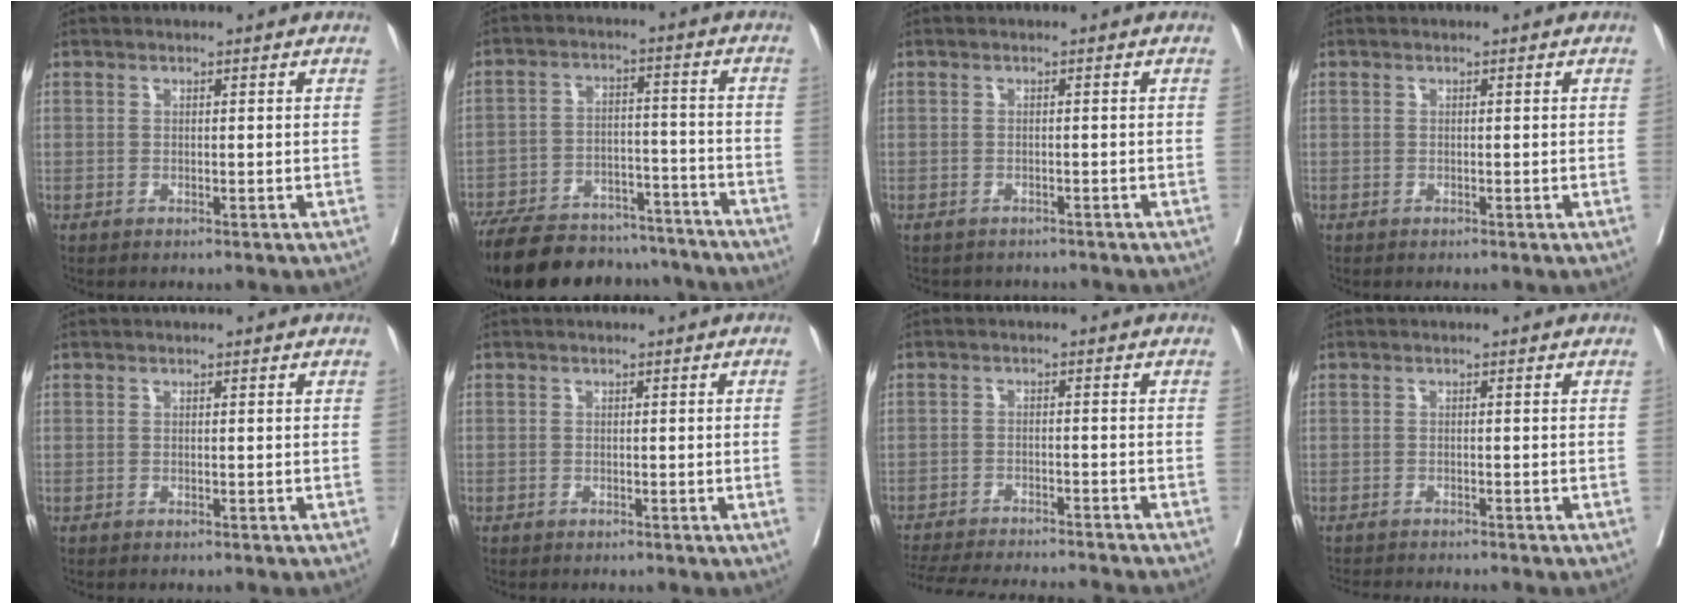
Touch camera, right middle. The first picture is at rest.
{"total": 21.9, "force": [-19.2, 7.3, 7.7], "torque": [-0.159, -0.002, -0.278]}
{"total": 3.5, "force": [-3.2, 1.2, 0.4], "torque": [-0.002, -0.001, -0.042]}
{"total": 0.0}
{"total": 0.0}
{"total": 0.9, "force": [-0.2, -0.1, 0.8], "torque": [-0.015, -0.002, -0.003]}
{"total": 15.6, "force": [-14.6, 1.1, 5.4], "torque": [-0.105, -0.022, -0.210]}
{"total": 3.6, "force": [-3.5, -0.4, 0.6], "torque": [-0.002, -0.014, -0.057]}